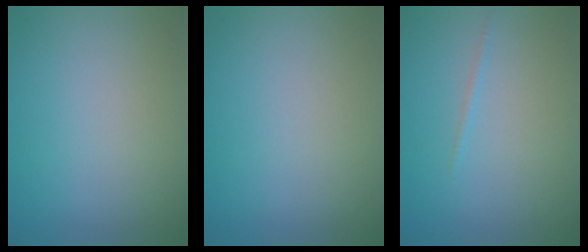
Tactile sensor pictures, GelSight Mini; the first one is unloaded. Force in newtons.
{"total": 0.0}
{"total": 0.6, "press": 0.6, "slide": 0.1}